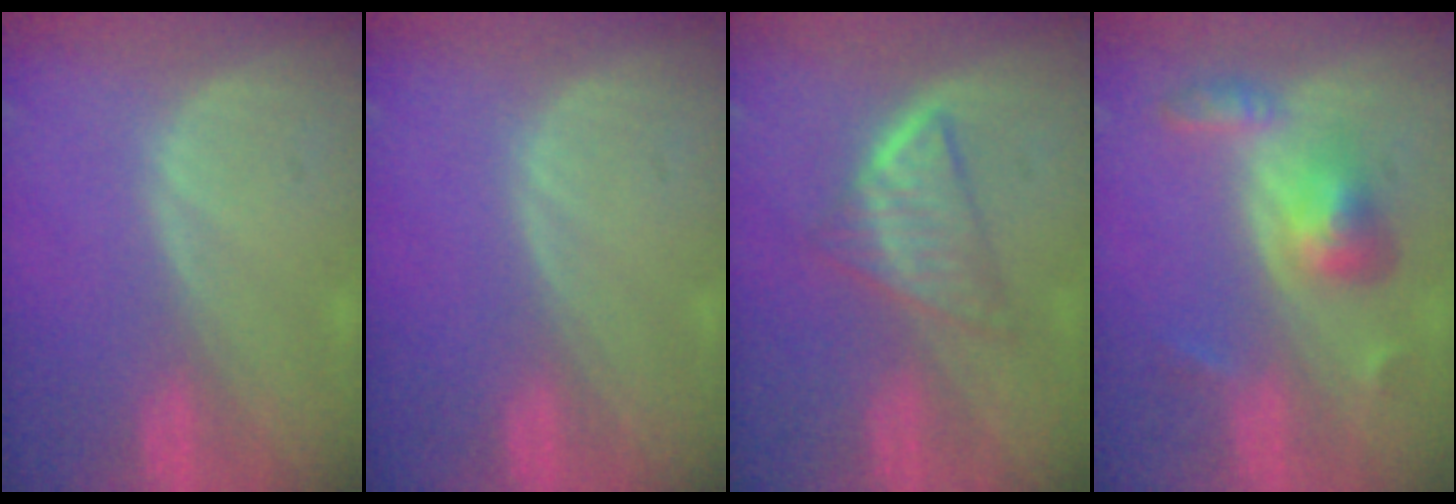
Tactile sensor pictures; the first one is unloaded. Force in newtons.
{"total": 0.0}
{"total": 5.3, "press": 5.0, "slide": 1.8}
{"total": 6.2, "press": 5.6, "slide": 2.8}